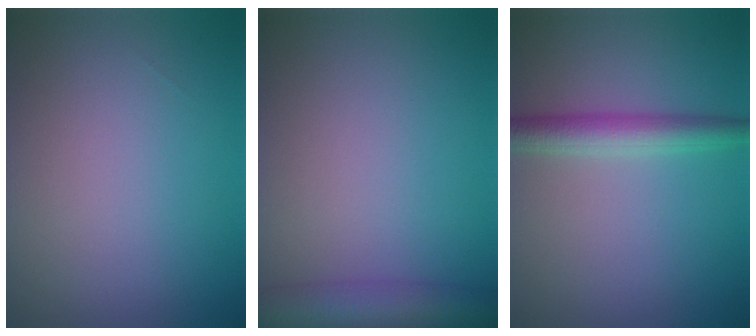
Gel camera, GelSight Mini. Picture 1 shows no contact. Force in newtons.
{"total": 4.6, "press": 4.6, "slide": 0.1}
{"total": 3.3, "press": 3.3, "slide": 0.1}